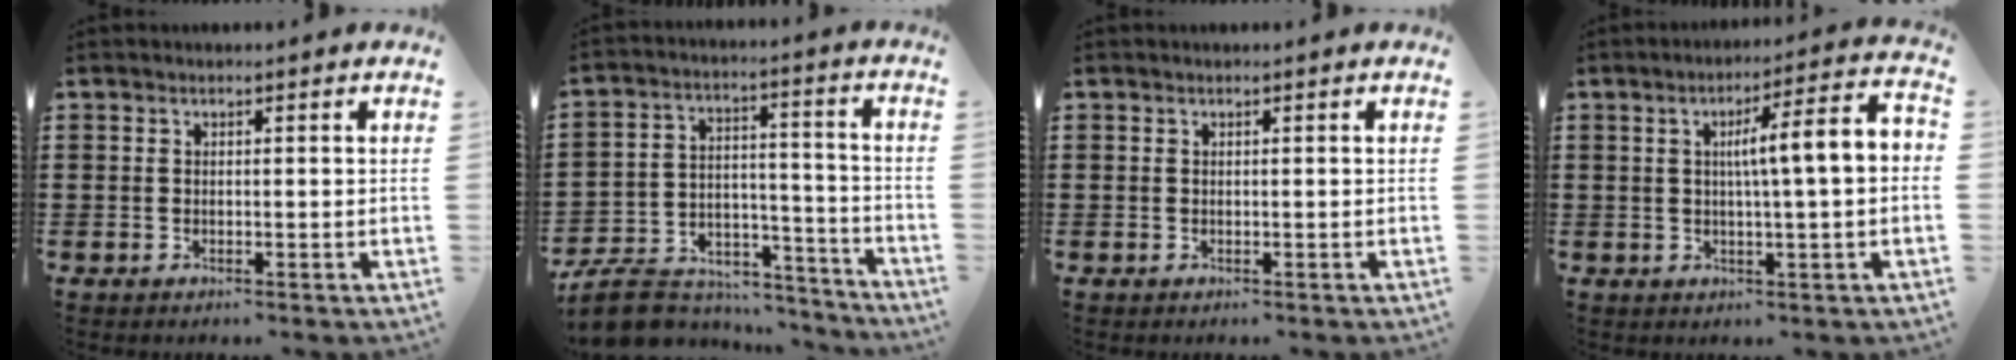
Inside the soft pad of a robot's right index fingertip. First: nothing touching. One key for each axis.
{"total": 8.7, "fx": -7.6, "fy": 3.4, "fz": 2.4, "tx": -0.055, "ty": 0.018, "tz": -0.148}
{"total": 0.0}
{"total": 7.2, "fx": 0.3, "fy": 0.1, "fz": 7.2, "tx": -0.125, "ty": -0.003, "tz": -0.008}